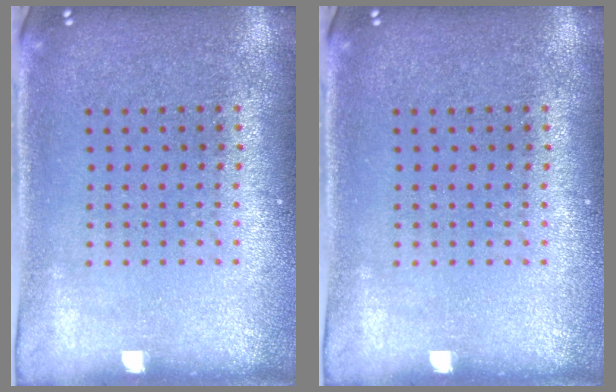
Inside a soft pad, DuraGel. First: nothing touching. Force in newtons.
{"total": 0.0}